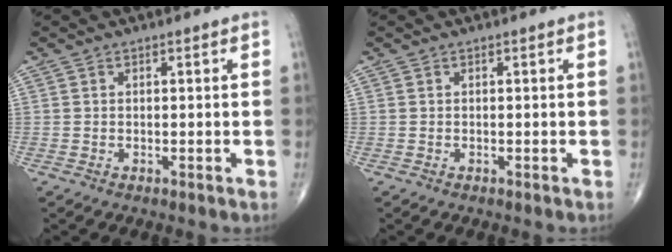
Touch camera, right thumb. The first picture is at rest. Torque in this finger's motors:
{"motor_torque": [0.22, -0.02, 0.07, 0.15, 0.00]}